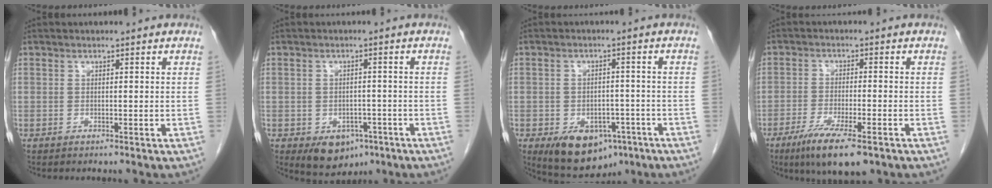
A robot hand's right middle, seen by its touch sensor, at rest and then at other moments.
{"total": 5.4, "force": [-2.7, 3.9, 2.5], "torque": [-0.032, 0.000, -0.030]}
{"total": 9.4, "force": [-5.0, 6.1, 5.0], "torque": [-0.073, 0.003, -0.065]}
{"total": 8.9, "force": [-5.7, 1.6, 6.6], "torque": [-0.114, -0.022, -0.090]}